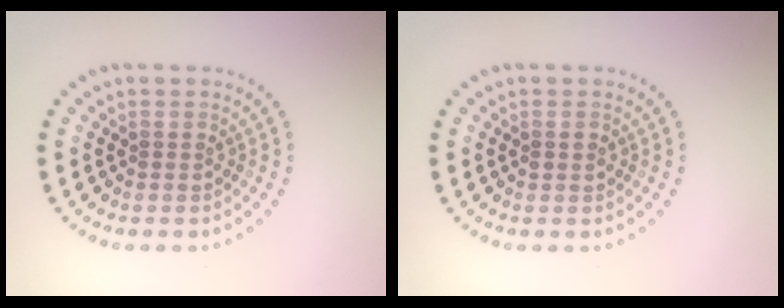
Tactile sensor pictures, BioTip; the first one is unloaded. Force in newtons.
{"total": 0.9, "press": 0.9, "slide": 0.3}